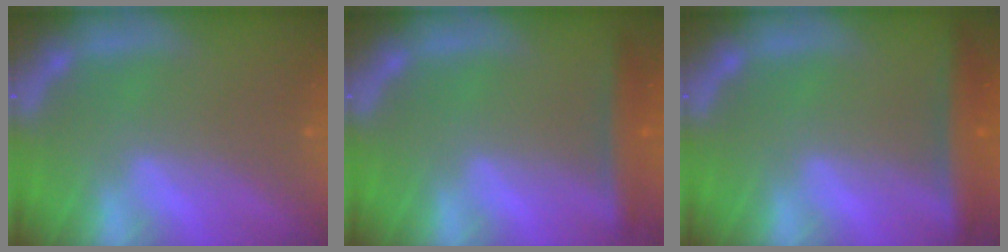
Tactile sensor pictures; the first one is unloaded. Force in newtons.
{"total": 3.4}
{"total": 4.5}